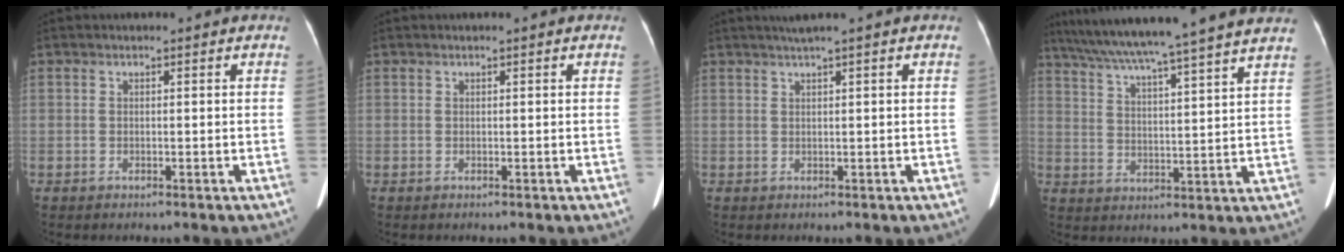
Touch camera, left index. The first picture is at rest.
{"total": 0.0}
{"total": 1.9, "force": [1.3, -0.5, 1.4], "torque": [-0.030, 0.007, 0.029]}
{"total": 22.2, "force": [19.3, -1.5, 10.7], "torque": [-0.186, -0.004, 0.266]}